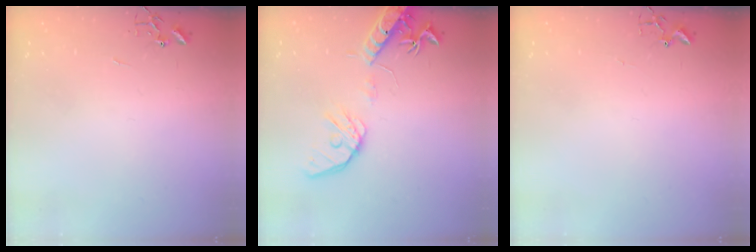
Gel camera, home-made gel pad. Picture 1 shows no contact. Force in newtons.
{"total": 16.5, "press": 16.2, "slide": 2.8}
{"total": 1.7, "press": 1.6, "slide": 0.2}